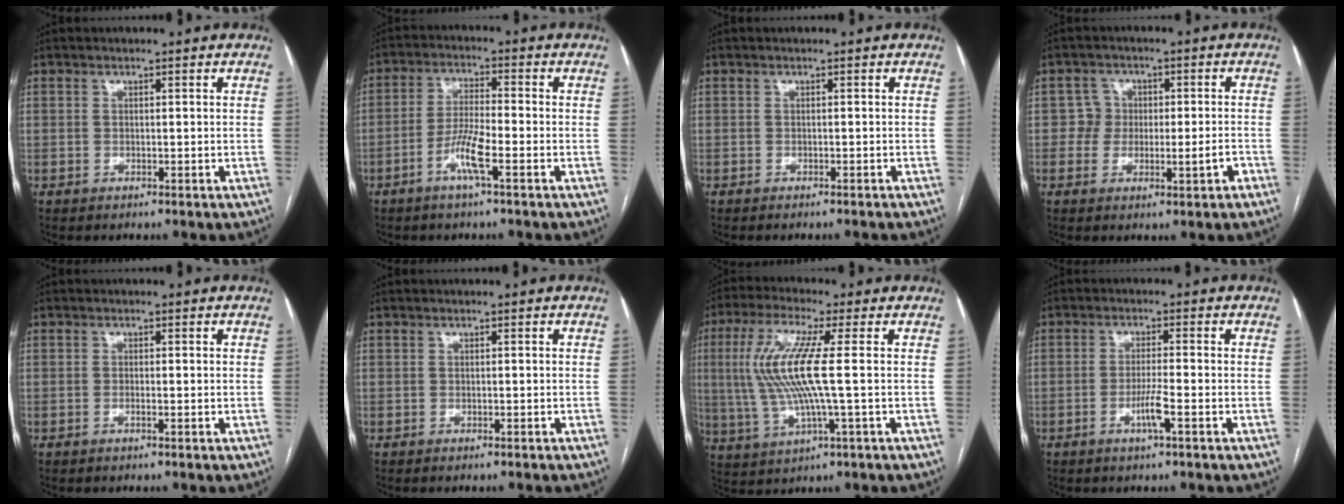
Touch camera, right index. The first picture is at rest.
{"total": 6.1, "force": [-2.9, 0.3, 5.3], "torque": [-0.108, -0.002, -0.058]}
{"total": 2.0, "force": [-1.9, 0.2, 0.6], "torque": [-0.005, -0.002, -0.025]}
{"total": 3.7, "force": [-1.0, 3.0, 1.9], "torque": [-0.011, 0.014, -0.015]}
{"total": 0.6, "force": [-0.3, 0.0, 0.5], "torque": [-0.010, 0.000, -0.005]}
{"total": 1.4, "force": [-1.3, 0.1, 0.4], "torque": [-0.002, -0.002, -0.018]}
{"total": 11.5, "force": [0.8, 0.5, 11.4], "torque": [-0.258, 0.007, 0.014]}
{"total": 3.6, "force": [-1.6, -0.3, 3.2], "torque": [-0.063, -0.005, -0.033]}